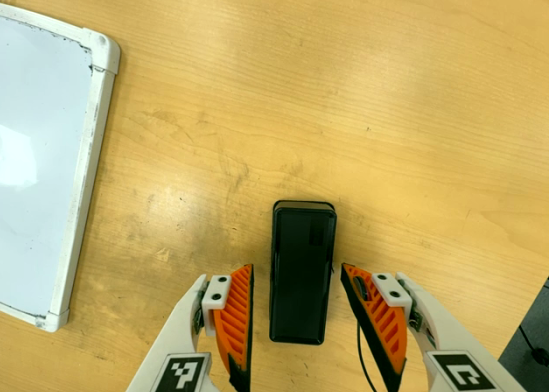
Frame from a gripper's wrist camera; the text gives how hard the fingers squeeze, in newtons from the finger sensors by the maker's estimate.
{"total": 0.0}